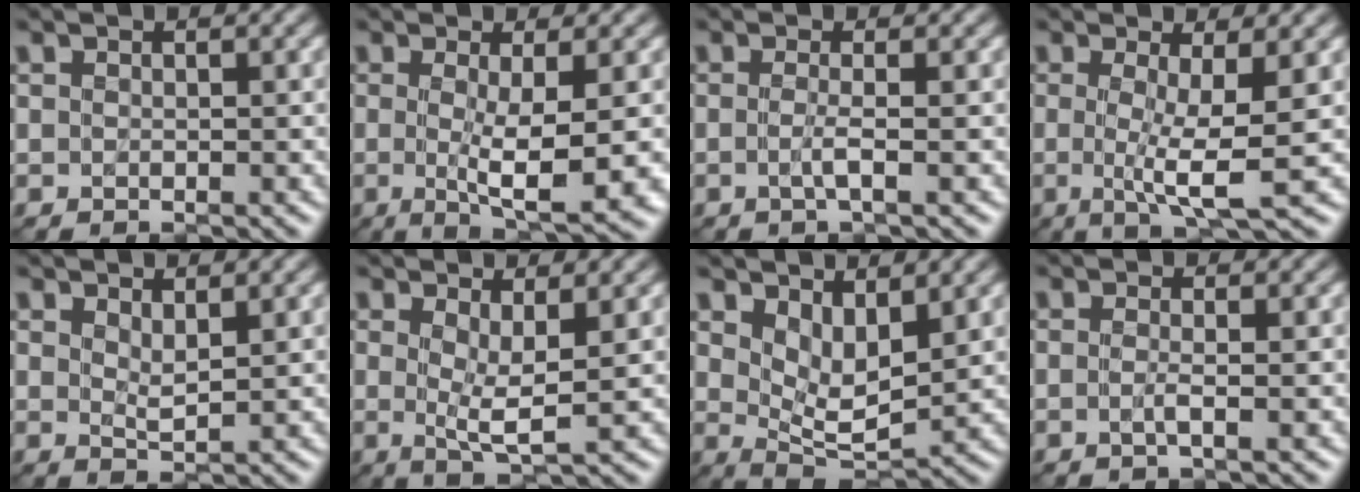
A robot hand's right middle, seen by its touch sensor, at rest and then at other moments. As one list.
[{"total": 5.2, "force": [-0.7, 0.5, 5.2], "torque": [-0.089, -0.011, -0.010]}, {"total": 1.3, "force": [-0.7, -0.3, 1.1], "torque": [-0.026, -0.001, -0.015]}, {"total": 3.7, "force": [-0.3, -0.2, 3.7], "torque": [-0.067, -0.011, -0.008]}, {"total": 1.1, "force": [0.7, 0.0, 0.8], "torque": [-0.019, -0.003, 0.016]}, {"total": 2.5, "force": [0.5, 0.2, 2.4], "torque": [-0.048, -0.008, 0.010]}, {"total": 3.5, "force": [1.8, 1.4, 2.6], "torque": [-0.057, -0.015, 0.028]}, {"total": 1.0, "force": [-0.6, -0.2, 0.7], "torque": [-0.015, -0.001, -0.012]}]